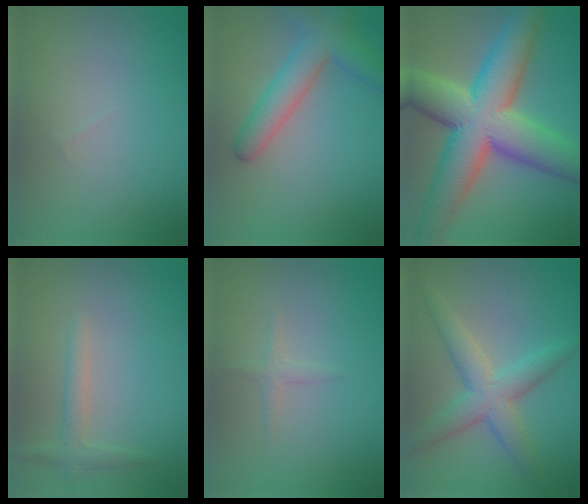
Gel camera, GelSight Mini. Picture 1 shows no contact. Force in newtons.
{"total": 4.7, "press": 4.7, "slide": 0.2}
{"total": 13.3, "press": 13.2, "slide": 0.6}
{"total": 1.8, "press": 1.7, "slide": 0.1}
{"total": 0.9, "press": 0.9, "slide": 0.0}
{"total": 4.5, "press": 4.5, "slide": 0.2}